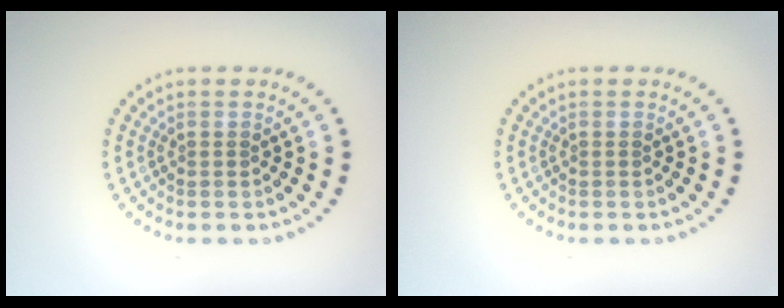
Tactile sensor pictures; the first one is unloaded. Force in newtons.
{"total": 0.0}